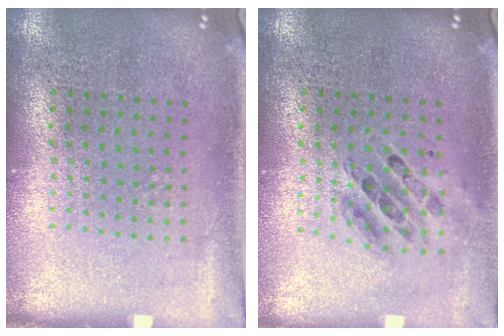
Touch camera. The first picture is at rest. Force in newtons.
{"total": 0.7, "press": 0.7, "slide": 0.2}